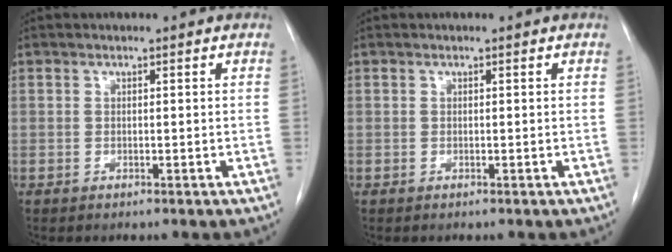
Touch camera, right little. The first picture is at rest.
{"total": 0.0}